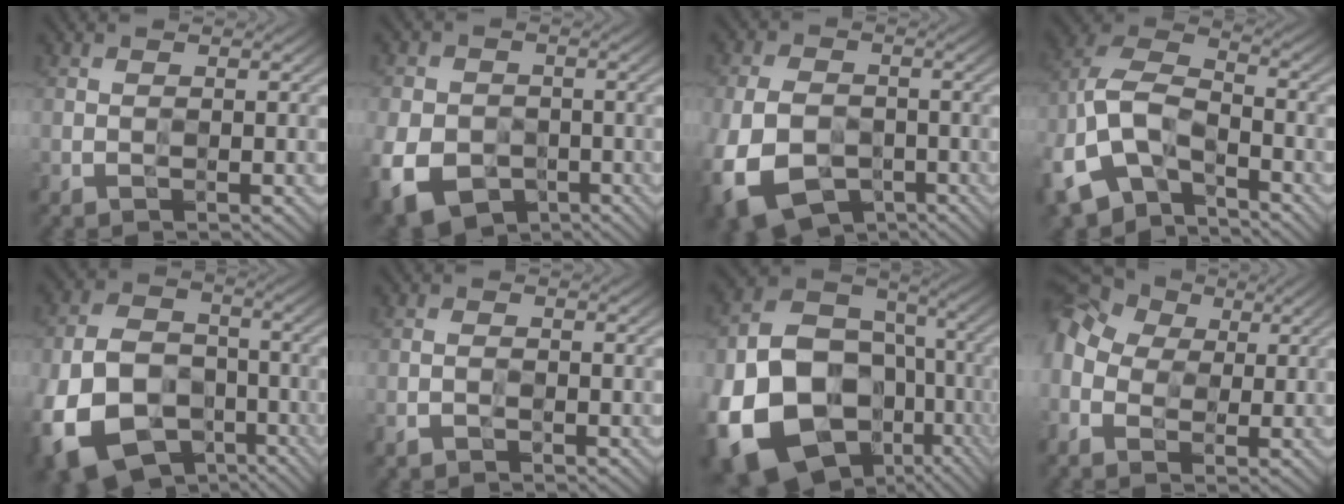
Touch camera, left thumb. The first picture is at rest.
{"total": 9.4, "force": [-3.7, 7.2, 4.8], "torque": [-0.123, -0.035, -0.069]}
{"total": 11.6, "force": [-4.8, 7.9, 7.0], "torque": [-0.161, -0.035, -0.082]}
{"total": 13.6, "force": [-7.4, 7.4, 8.7], "torque": [-0.208, -0.013, -0.158]}
{"total": 15.8, "force": [-6.8, 11.1, 9.0], "torque": [-0.211, -0.036, -0.126]}
{"total": 1.2, "force": [-1.0, 0.4, 0.5], "torque": [-0.013, 0.000, -0.024]}
{"total": 22.1, "force": [-7.5, 17.0, 12.1], "torque": [-0.265, -0.051, -0.113]}
{"total": 11.4, "force": [1.1, 8.9, 7.0], "torque": [-0.204, 0.008, -0.006]}